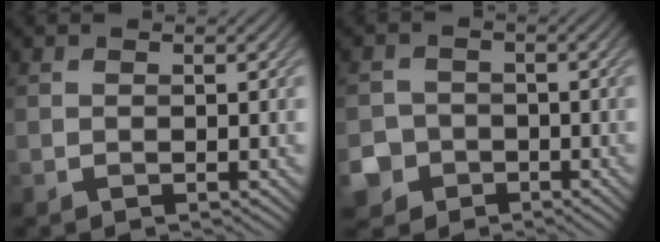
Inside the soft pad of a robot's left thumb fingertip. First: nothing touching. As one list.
[{"total": 4.9, "force": [-2.6, 4.1, 0.8], "torque": [-0.013, -0.008, -0.057]}]